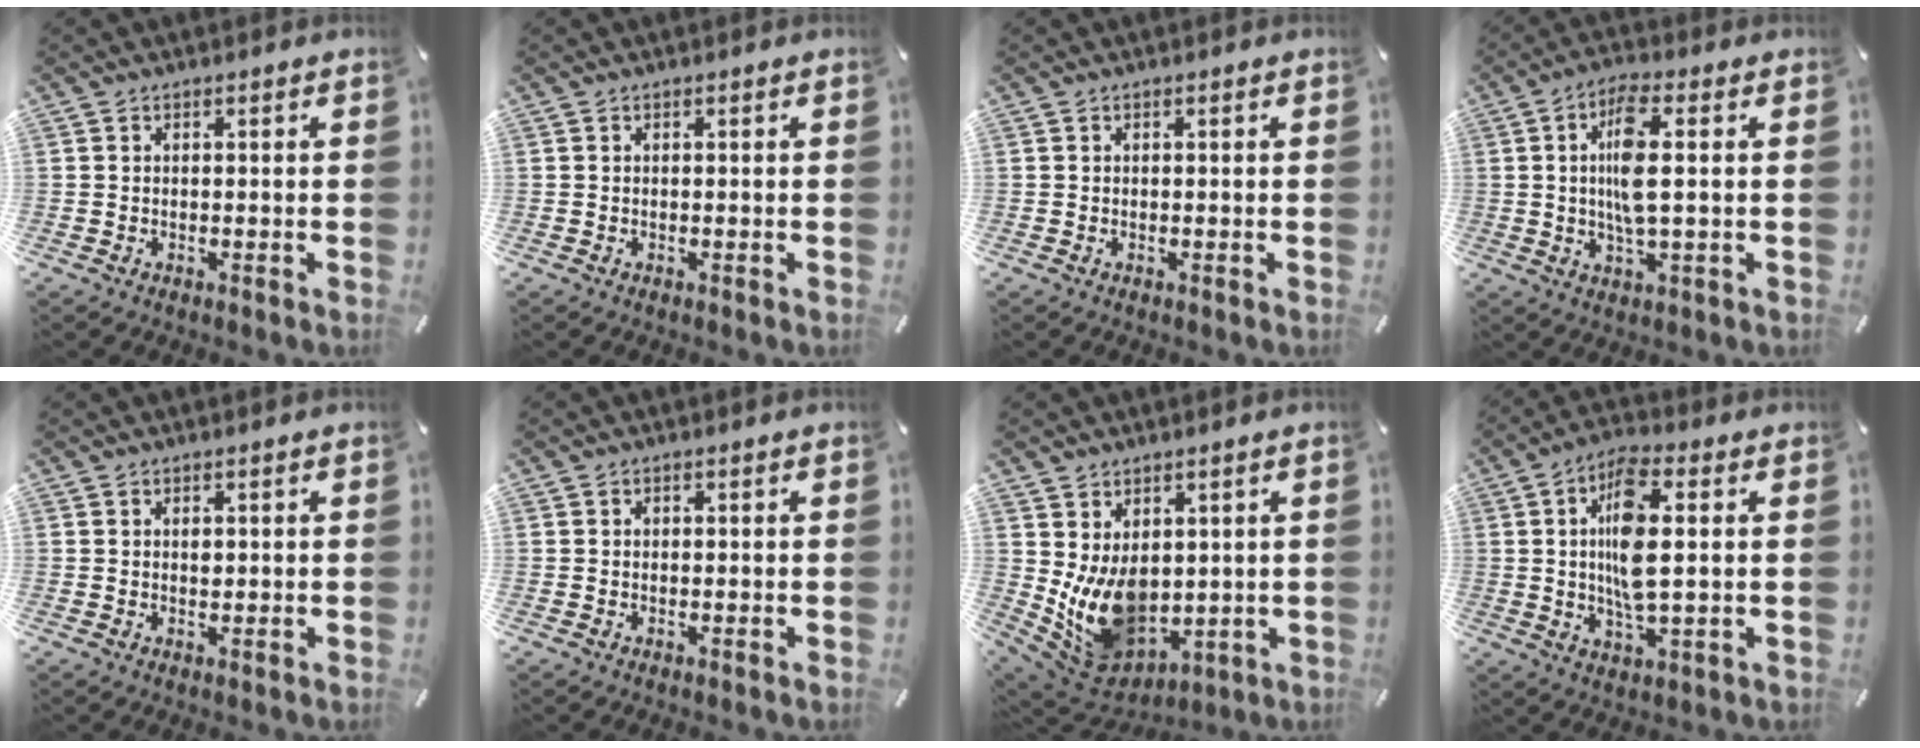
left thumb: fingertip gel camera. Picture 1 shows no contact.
{"total": 0.0}
{"total": 0.0}
{"total": 9.3, "force": [0.7, 2.6, 8.9], "torque": [-0.186, -0.004, 0.007]}
{"total": 1.1, "force": [0.2, 0.8, 0.7], "torque": [-0.009, -0.002, 0.002]}
{"total": 0.5, "force": [0.1, 0.5, 0.2], "torque": [-0.004, 0.002, 0.001]}
{"total": 12.7, "force": [0.5, 9.9, 8.0], "torque": [-0.157, -0.024, 0.021]}
{"total": 11.8, "force": [1.2, 4.2, 10.9], "torque": [-0.220, -0.003, 0.016]}